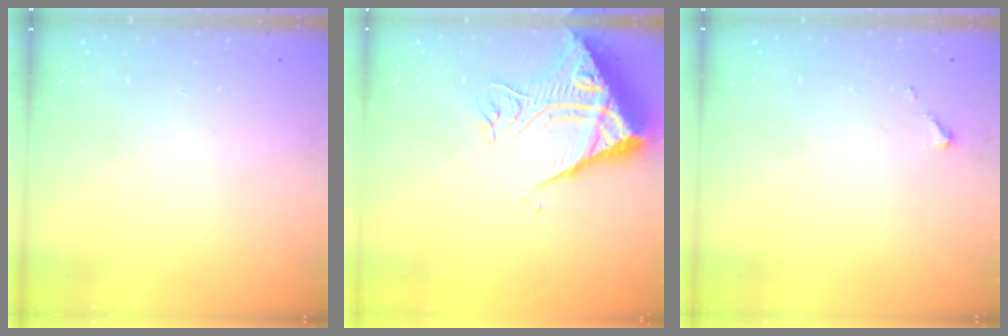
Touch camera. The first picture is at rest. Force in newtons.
{"total": 11.1, "press": 11.0, "slide": 1.3}
{"total": 2.6, "press": 2.6, "slide": 0.3}